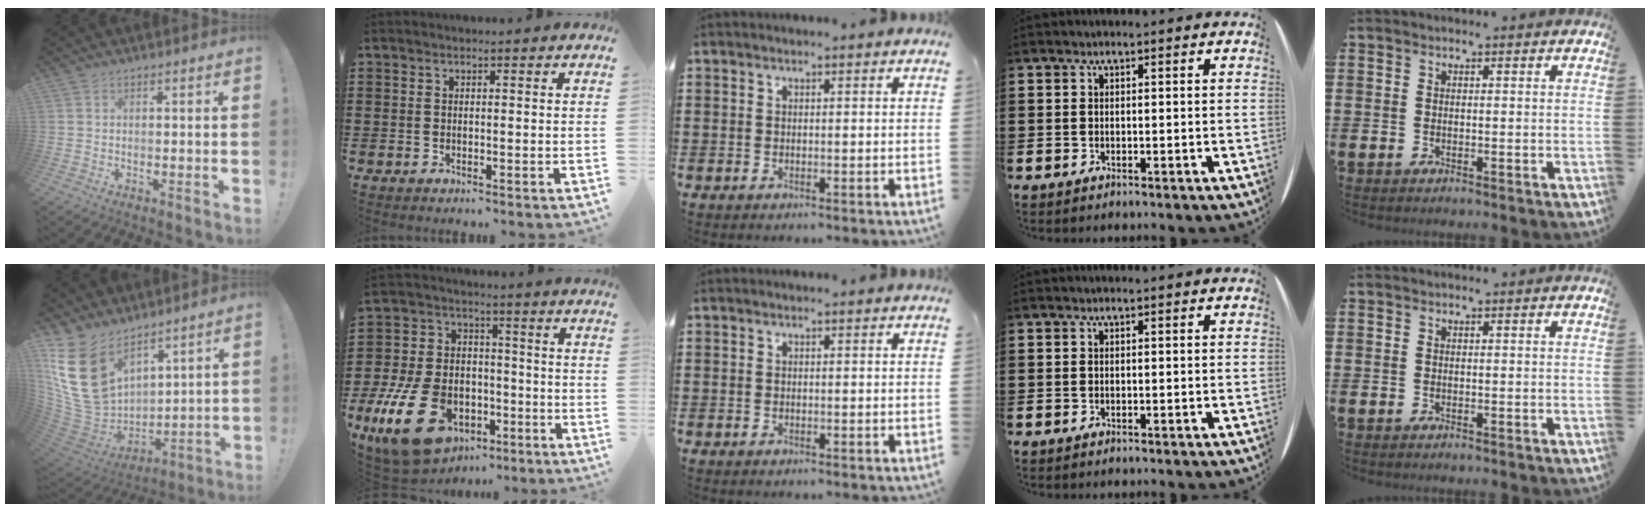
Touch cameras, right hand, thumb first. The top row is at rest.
{"thumb": {"total": 18.7, "force": [9.6, 12.4, 10.3], "torque": [-0.207, -0.057, 0.196]}, "index": {"total": 15.5, "force": [-6.5, 10.3, 9.6], "torque": [-0.213, 0.032, -0.114]}}